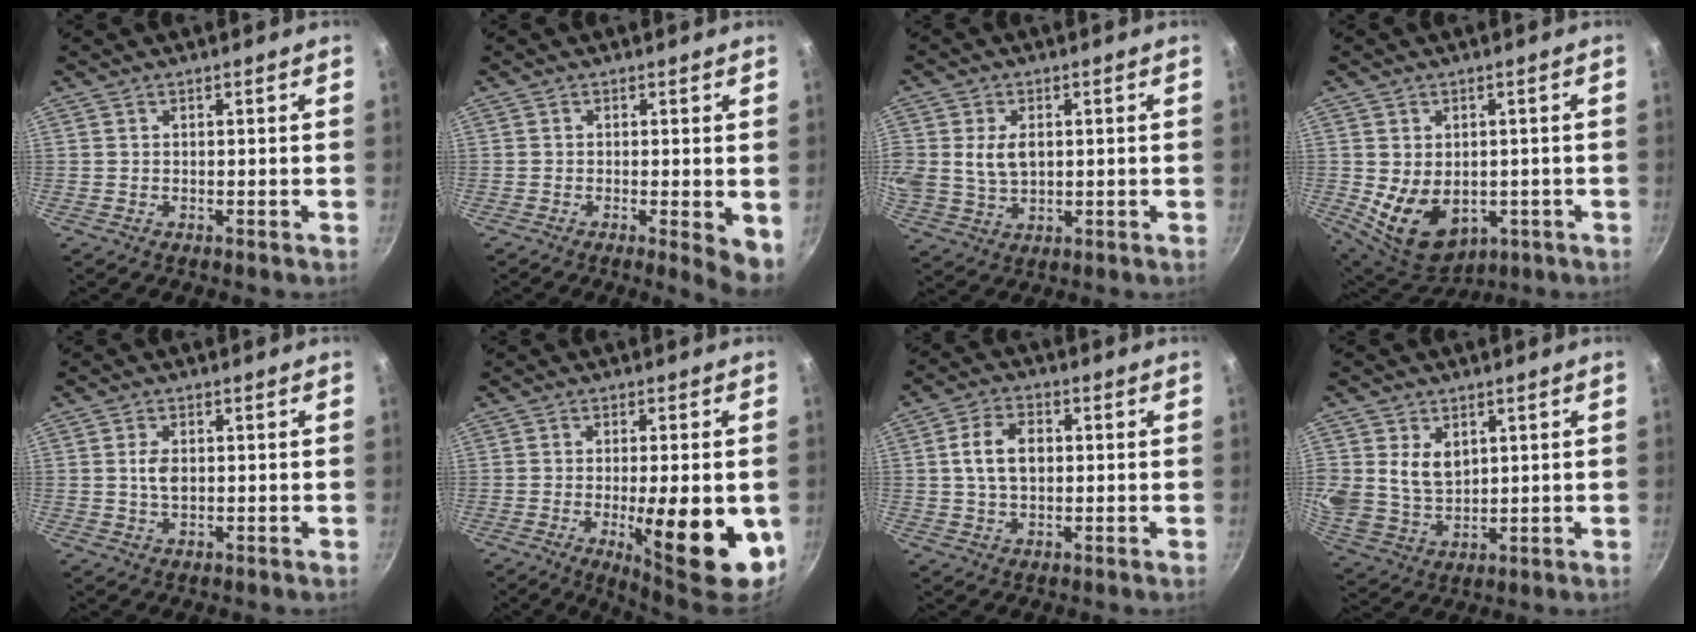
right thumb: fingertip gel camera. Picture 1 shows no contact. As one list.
[{"total": 4.8, "force": [-0.8, 1.3, 4.5], "torque": [-0.053, -0.007, -0.010]}, {"total": 8.9, "force": [1.3, 6.4, 6.0], "torque": [-0.111, 0.001, 0.028]}, {"total": 11.6, "force": [-1.5, 8.4, 8.0], "torque": [-0.109, -0.014, 0.005]}, {"total": 3.3, "force": [0.2, 2.0, 2.6], "torque": [-0.042, 0.000, 0.003]}, {"total": 16.0, "force": [-4.0, 4.5, 14.9], "torque": [-0.186, -0.001, -0.046]}, {"total": 7.9, "force": [0.8, 5.3, 5.9], "torque": [-0.094, 0.014, 0.010]}, {"total": 9.9, "force": [3.0, 7.4, 5.9], "torque": [-0.102, -0.022, 0.069]}]